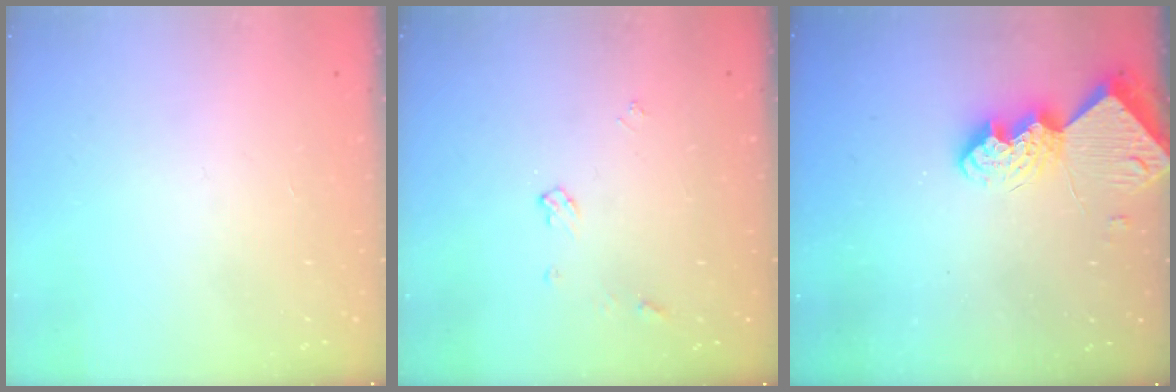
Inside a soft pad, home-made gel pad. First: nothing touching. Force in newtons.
{"total": 4.5, "press": 4.4, "slide": 0.8}
{"total": 10.1, "press": 10.1, "slide": 1.0}